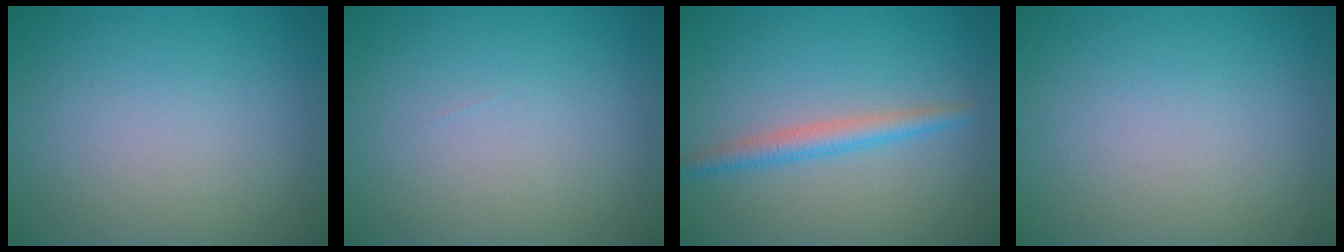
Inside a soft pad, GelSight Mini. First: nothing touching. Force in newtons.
{"total": 0.0}
{"total": 2.3, "press": 2.3, "slide": 0.1}
{"total": 0.0}